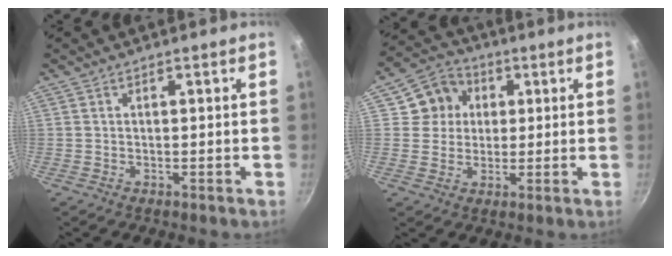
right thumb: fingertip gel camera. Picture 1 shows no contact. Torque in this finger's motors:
{"motor_torque": [-0.18, 0.20, 0.12, 0.17, -0.03]}